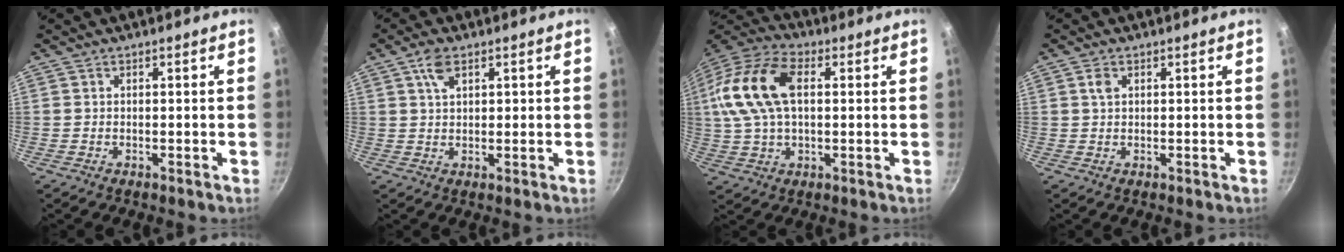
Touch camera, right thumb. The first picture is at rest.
{"total": 4.1, "force": [1.9, 2.2, 2.9], "torque": [-0.050, -0.002, 0.036]}
{"total": 17.6, "force": [2.9, 10.3, 14.0], "torque": [-0.277, 0.027, 0.041]}
{"total": 1.7, "force": [0.6, 1.0, 1.2], "torque": [-0.022, -0.001, 0.012]}